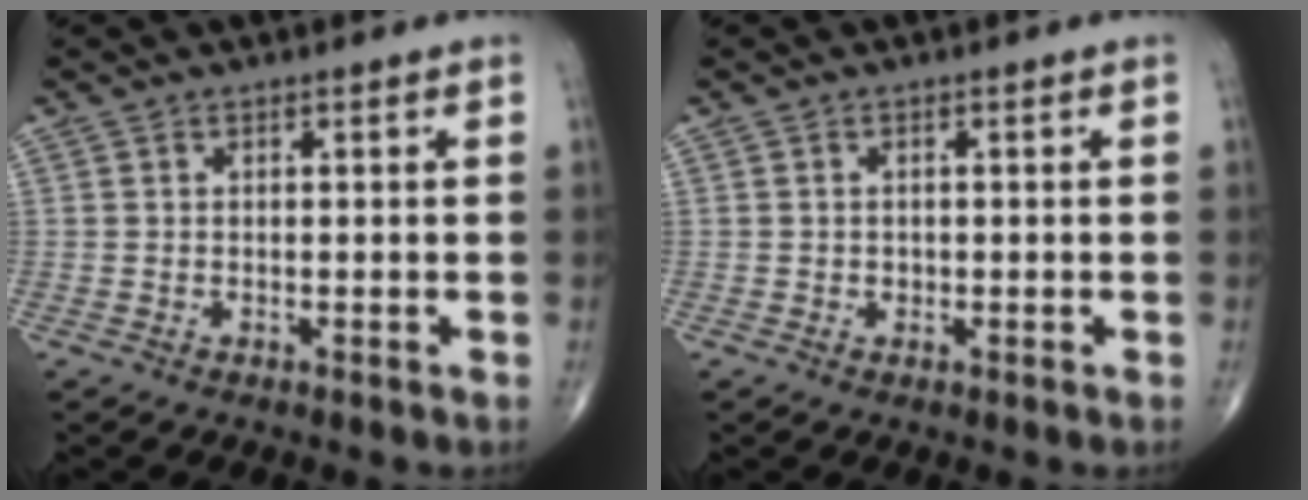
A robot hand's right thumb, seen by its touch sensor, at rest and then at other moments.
{"total": 0.9, "force": [-0.2, 0.8, 0.4], "torque": [-0.003, 0.002, -0.002]}